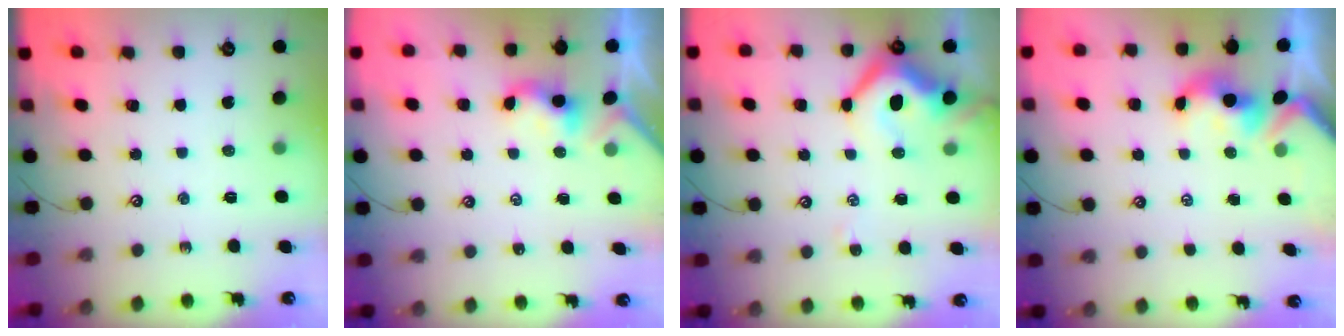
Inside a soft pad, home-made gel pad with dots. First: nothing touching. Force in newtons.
{"total": 1.1, "press": 1.0, "slide": 0.2}
{"total": 9.2, "press": 9.0, "slide": 1.7}
{"total": 1.8, "press": 1.6, "slide": 0.8}